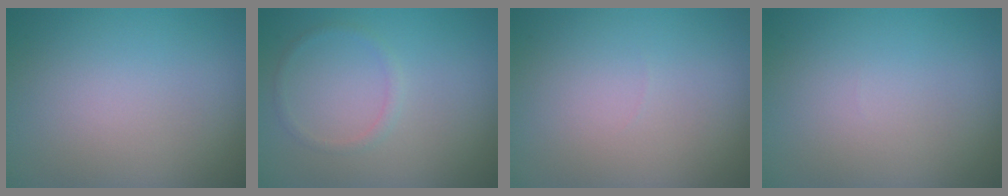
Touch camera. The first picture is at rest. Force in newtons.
{"total": 1.0, "press": 0.9, "slide": 0.2}
{"total": 0.0}
{"total": 0.0}